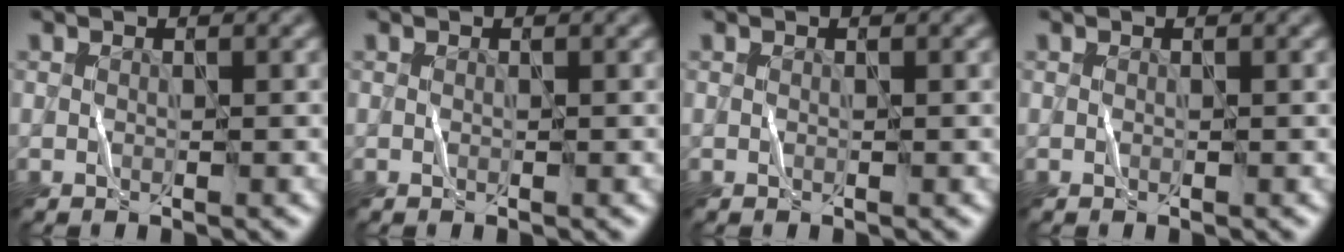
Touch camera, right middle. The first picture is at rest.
{"total": 0.0}
{"total": 0.0}
{"total": 0.0}